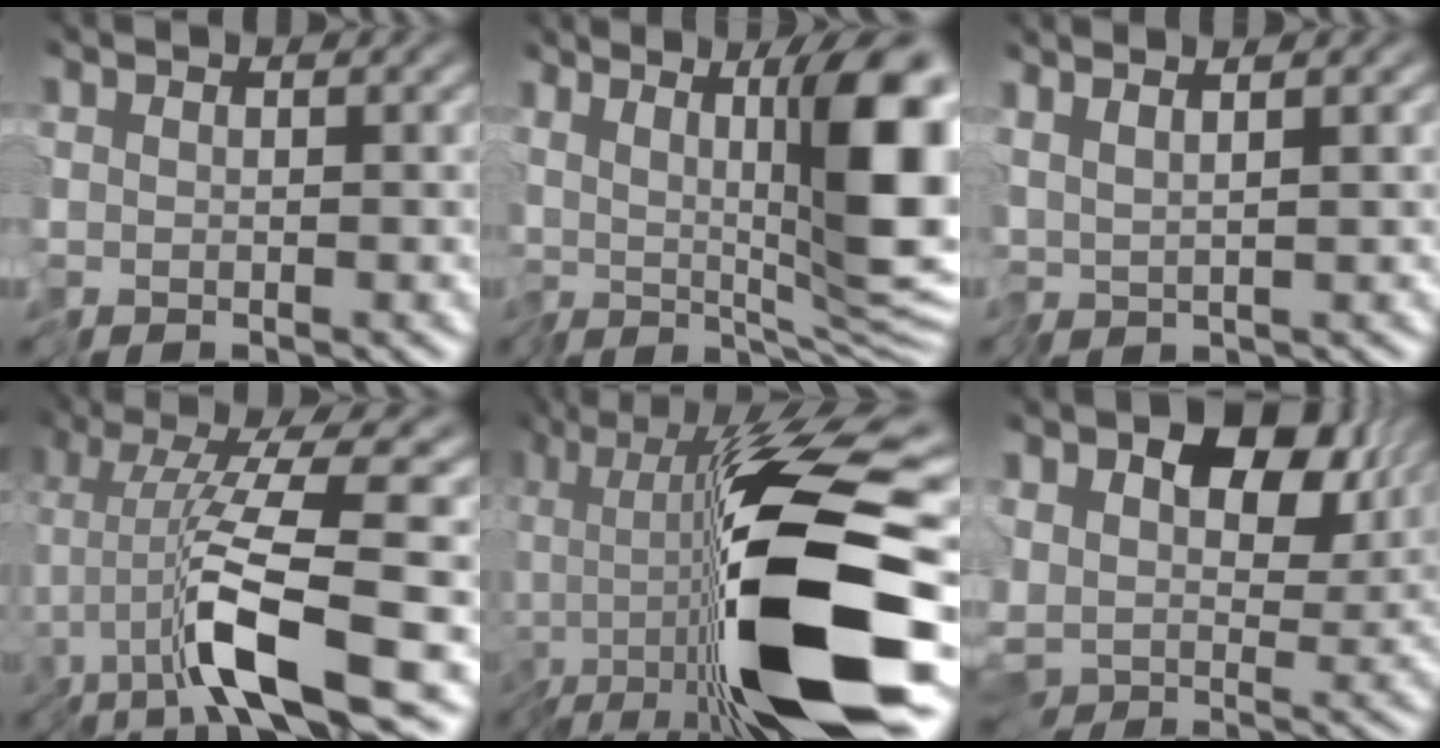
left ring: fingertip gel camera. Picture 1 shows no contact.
{"total": 12.5, "force": [2.5, 4.2, 11.5], "torque": [-0.188, -0.003, 0.037]}
{"total": 1.8, "force": [1.0, -0.2, 1.5], "torque": [-0.032, 0.009, 0.017]}
{"total": 8.3, "force": [-3.9, 0.2, 7.3], "torque": [-0.120, 0.010, -0.078]}
{"total": 14.2, "force": [-4.9, 2.9, 13.0], "torque": [-0.213, 0.002, -0.095]}
{"total": 12.7, "force": [3.5, 8.4, 8.8], "torque": [-0.151, -0.010, 0.070]}